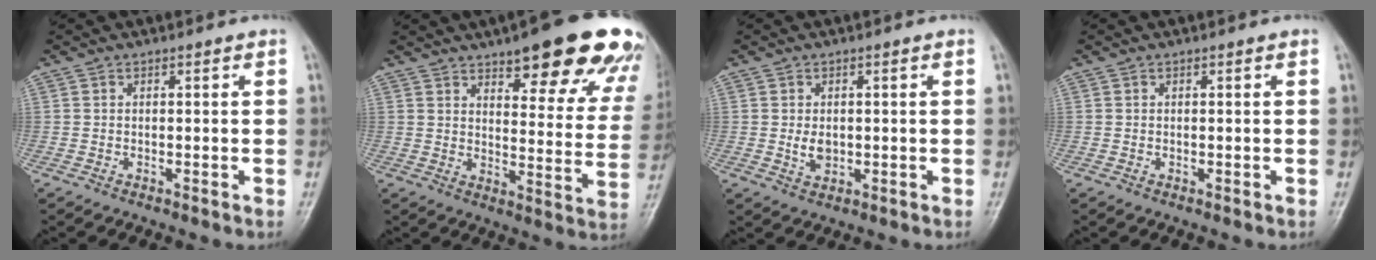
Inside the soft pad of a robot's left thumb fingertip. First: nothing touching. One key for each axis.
{"total": 23.6, "fx": 16.0, "fy": 7.1, "fz": 15.9, "tx": -0.156, "ty": -0.063, "tz": 0.194}
{"total": 2.8, "fx": -0.1, "fy": 2.1, "fz": 1.9, "tx": -0.025, "ty": -0.004, "tz": 0.003}
{"total": 0.0}